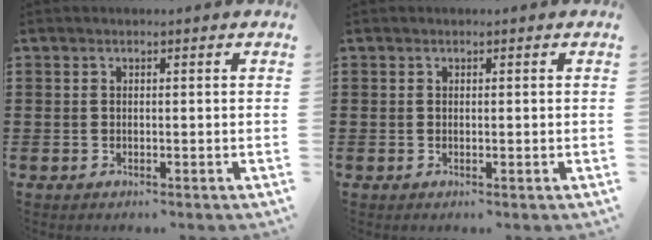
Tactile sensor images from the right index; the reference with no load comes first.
{"total": 0.0}